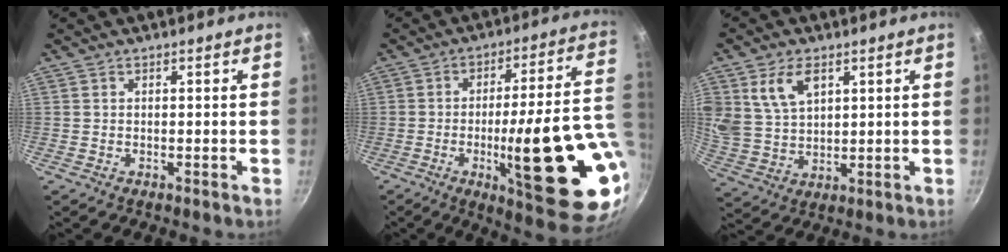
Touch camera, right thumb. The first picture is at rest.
{"total": 24.5, "force": [-4.5, 5.2, 23.5], "torque": [-0.305, -0.002, -0.052]}
{"total": 9.2, "force": [4.2, 5.8, 5.8], "torque": [-0.096, -0.020, 0.091]}